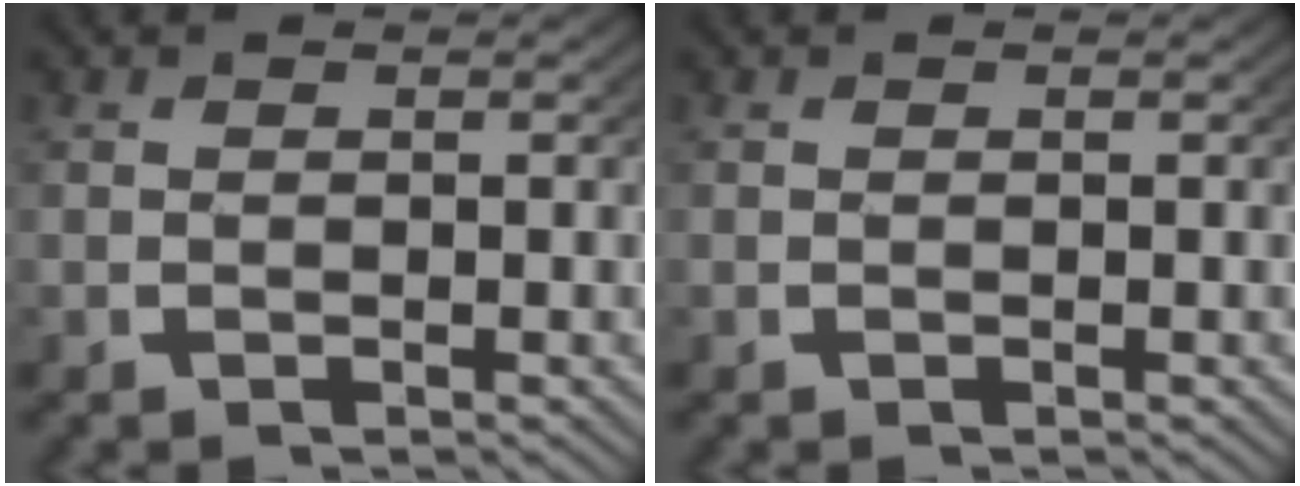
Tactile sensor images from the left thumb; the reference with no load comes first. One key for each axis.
{"total": 0.0}